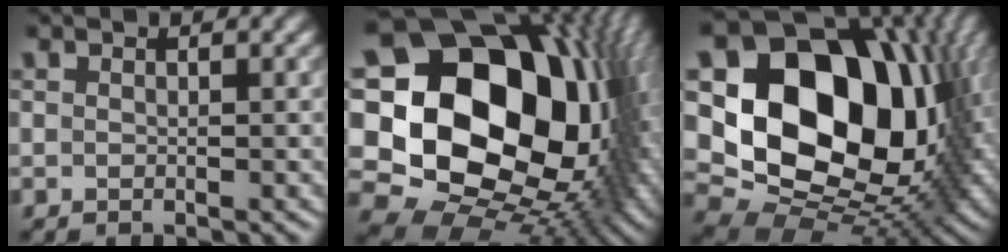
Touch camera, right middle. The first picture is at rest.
{"total": 25.0, "force": [2.5, 19.6, 15.3], "torque": [-0.302, 0.004, 0.029]}
{"total": 20.8, "force": [4.0, 15.6, 13.1], "torque": [-0.254, 0.002, 0.099]}